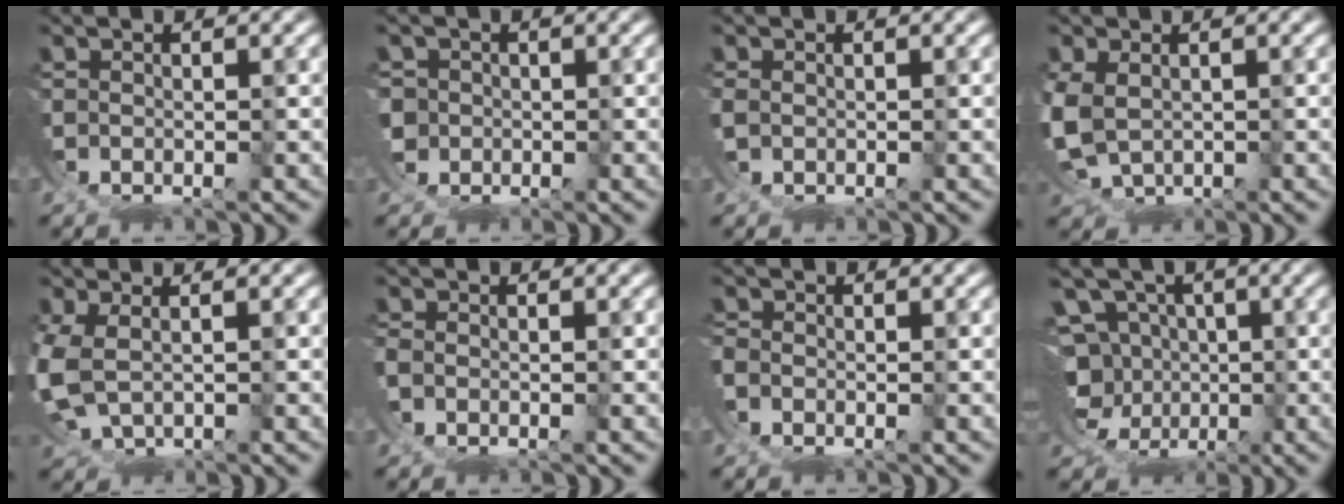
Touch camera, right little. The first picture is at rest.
{"total": 1.8, "force": [0.2, 1.3, -1.2], "torque": [-0.006, -0.026, 0.015]}
{"total": 0.8, "force": [0.6, 0.4, -0.4], "torque": [-0.004, 0.002, 0.009]}
{"total": 3.3, "force": [0.9, 3.0, 1.0], "torque": [-0.073, -0.021, 0.034]}
{"total": 2.1, "force": [0.9, 1.6, 1.1], "torque": [-0.076, -0.018, 0.033]}
{"total": 1.4, "force": [-0.8, 1.0, 0.5], "torque": [-0.016, -0.010, -0.010]}
{"total": 1.7, "force": [-1.1, 1.2, 0.3], "torque": [-0.015, -0.013, -0.014]}
{"total": 11.3, "force": [1.1, 10.7, 3.7], "torque": [-0.094, -0.045, 0.021]}